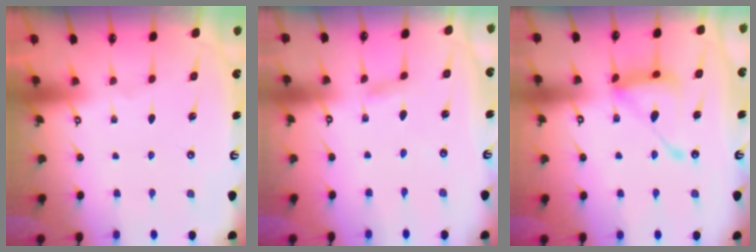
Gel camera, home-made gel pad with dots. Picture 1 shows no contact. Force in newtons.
{"total": 1.9, "press": 1.9, "slide": 0.2}
{"total": 15.9, "press": 15.9, "slide": 1.4}